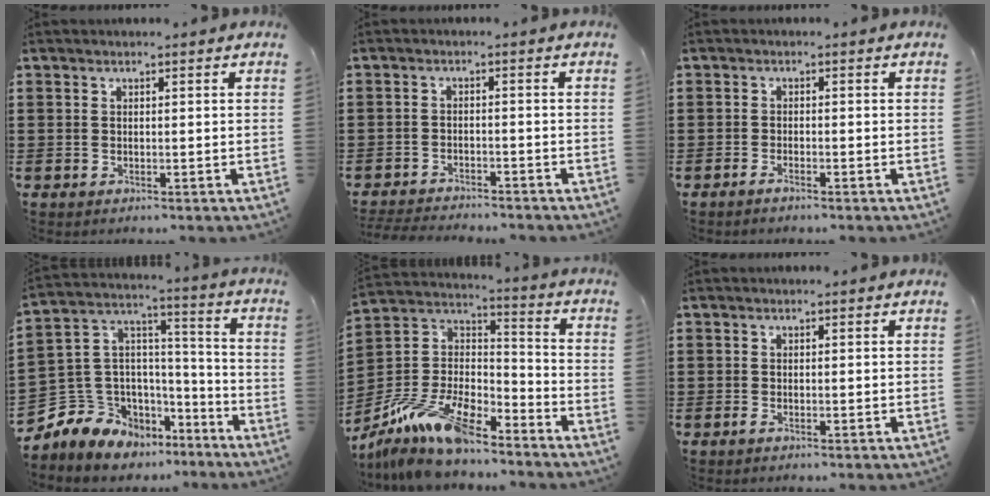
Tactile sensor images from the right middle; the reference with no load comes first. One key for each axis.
{"total": 3.1, "fx": -3.0, "fy": 0.2, "fz": 0.2, "tx": -0.015, "ty": -0.004, "tz": -0.066}
{"total": 0.9, "fx": -0.8, "fy": -0.1, "fz": 0.4, "tx": -0.009, "ty": -0.003, "tz": -0.014}
{"total": 8.0, "fx": -5.3, "fy": 5.9, "fz": -0.3, "tx": -0.047, "ty": -0.017, "tz": -0.105}
{"total": 13.0, "fx": -10.5, "fy": 3.7, "fz": 6.9, "tx": -0.141, "ty": 0.027, "tz": -0.202}
{"total": 0.5, "fx": -0.3, "fy": 0.1, "fz": 0.4, "tx": -0.008, "ty": -0.004, "tz": -0.005}